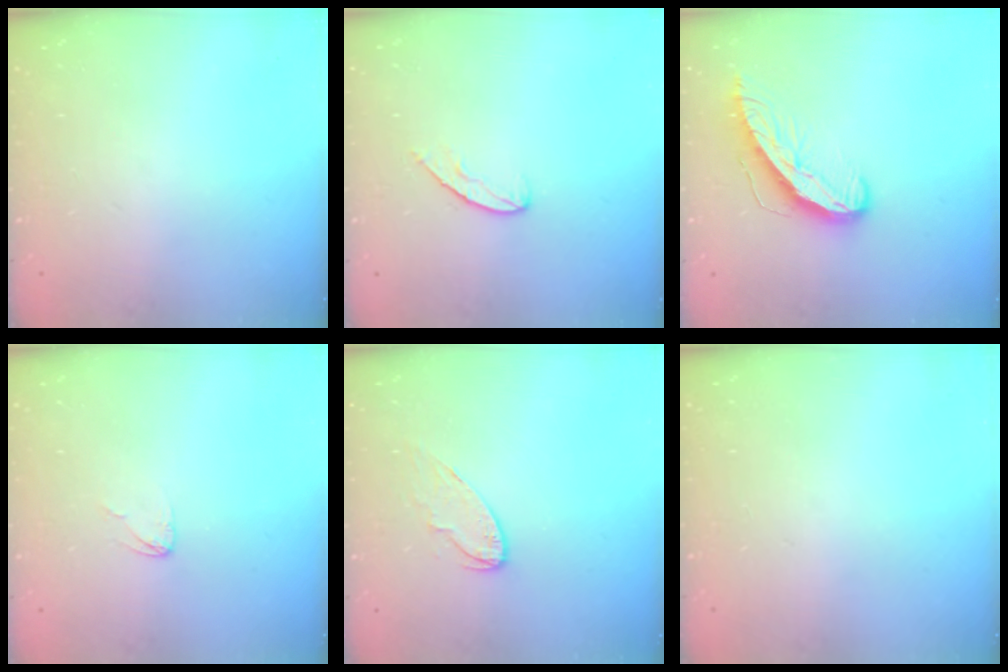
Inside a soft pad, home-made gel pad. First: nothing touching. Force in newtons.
{"total": 6.6, "press": 6.6, "slide": 0.6}
{"total": 10.0, "press": 10.0, "slide": 0.5}
{"total": 2.7, "press": 2.7, "slide": 0.2}
{"total": 6.4, "press": 6.4, "slide": 0.3}
{"total": 0.0}